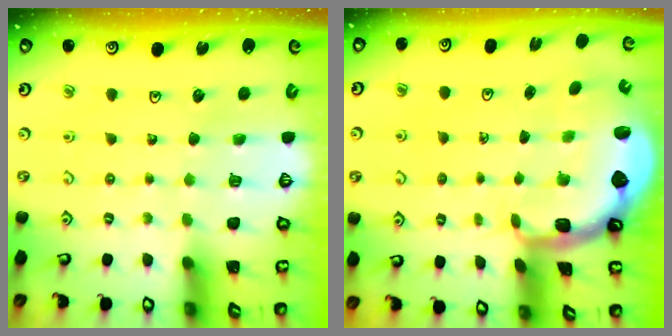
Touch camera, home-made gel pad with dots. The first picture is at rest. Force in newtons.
{"total": 2.7, "press": 2.2, "slide": 1.5}